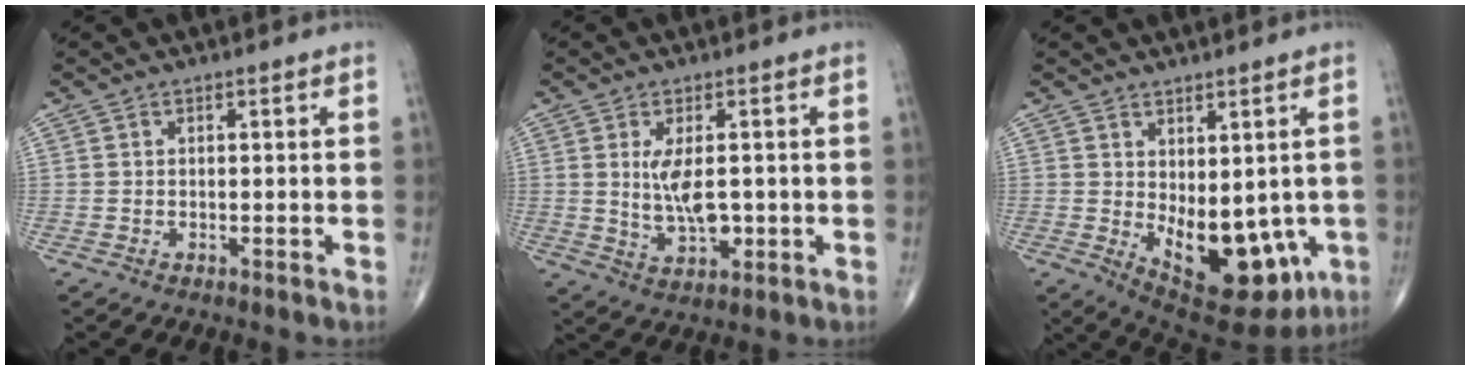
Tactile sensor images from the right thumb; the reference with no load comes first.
{"total": 7.1, "force": [0.4, 3.4, 6.2], "torque": [-0.110, -0.013, 0.017]}
{"total": 16.1, "force": [-3.1, 8.4, 13.3], "torque": [-0.159, -0.018, -0.016]}